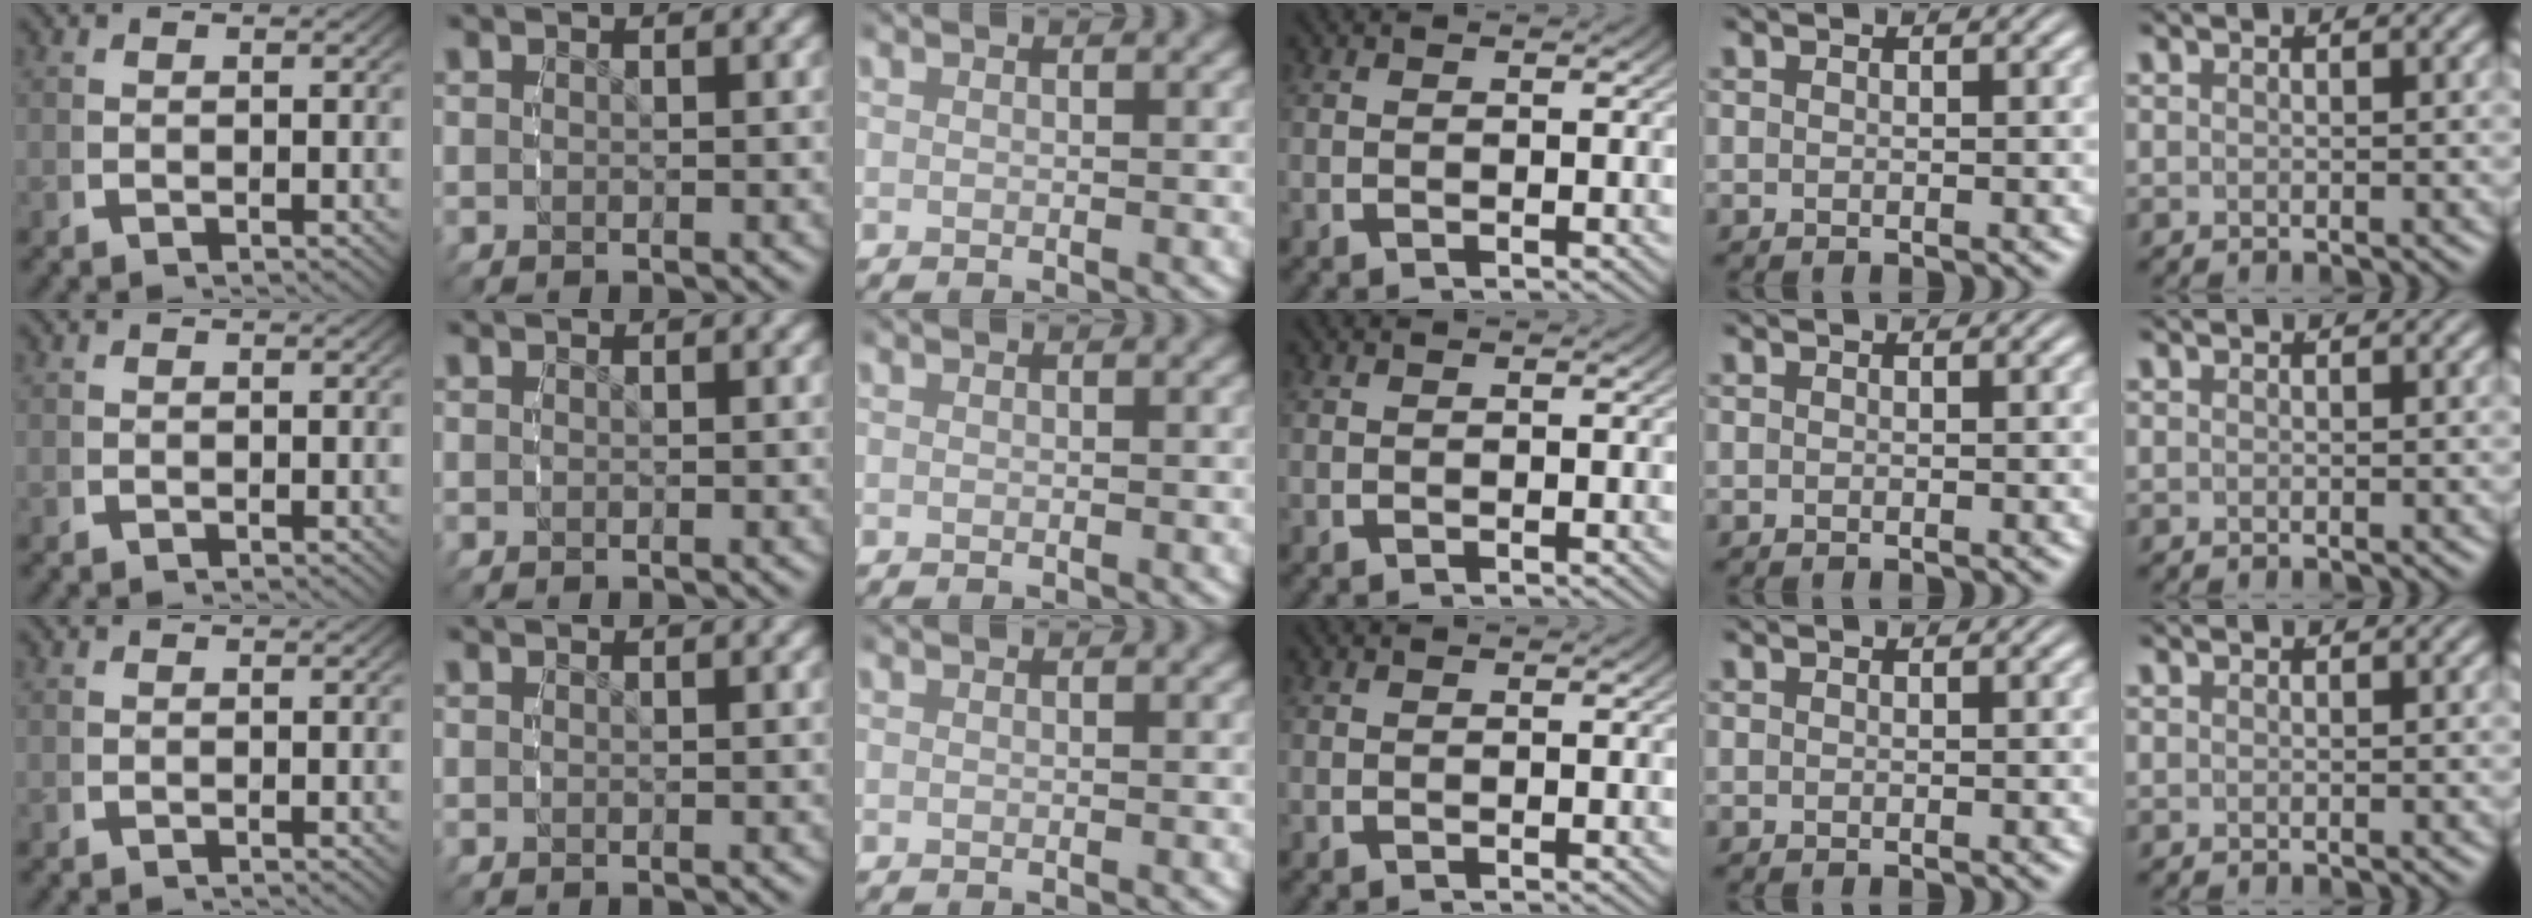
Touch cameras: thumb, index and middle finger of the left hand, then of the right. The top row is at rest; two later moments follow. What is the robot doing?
{"motion": "reach", "object": "stress ball aka squeeze ball"}